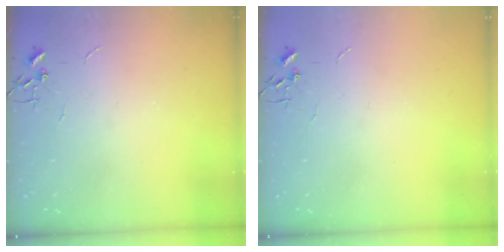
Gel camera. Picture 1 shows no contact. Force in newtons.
{"total": 0.0}